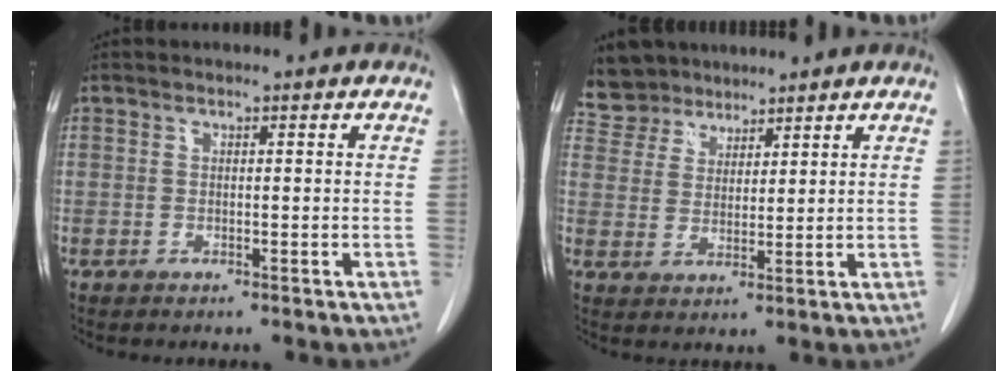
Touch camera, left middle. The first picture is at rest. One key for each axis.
{"total": 5.6, "fx": 4.9, "fy": 2.8, "fz": -0.5, "tx": 0.008, "ty": 0.011, "tz": 0.095}